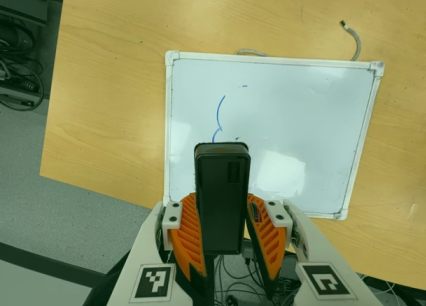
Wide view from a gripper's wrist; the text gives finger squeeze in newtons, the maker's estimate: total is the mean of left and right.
{"total": 5.8, "left": 5.3, "right": 6.4}